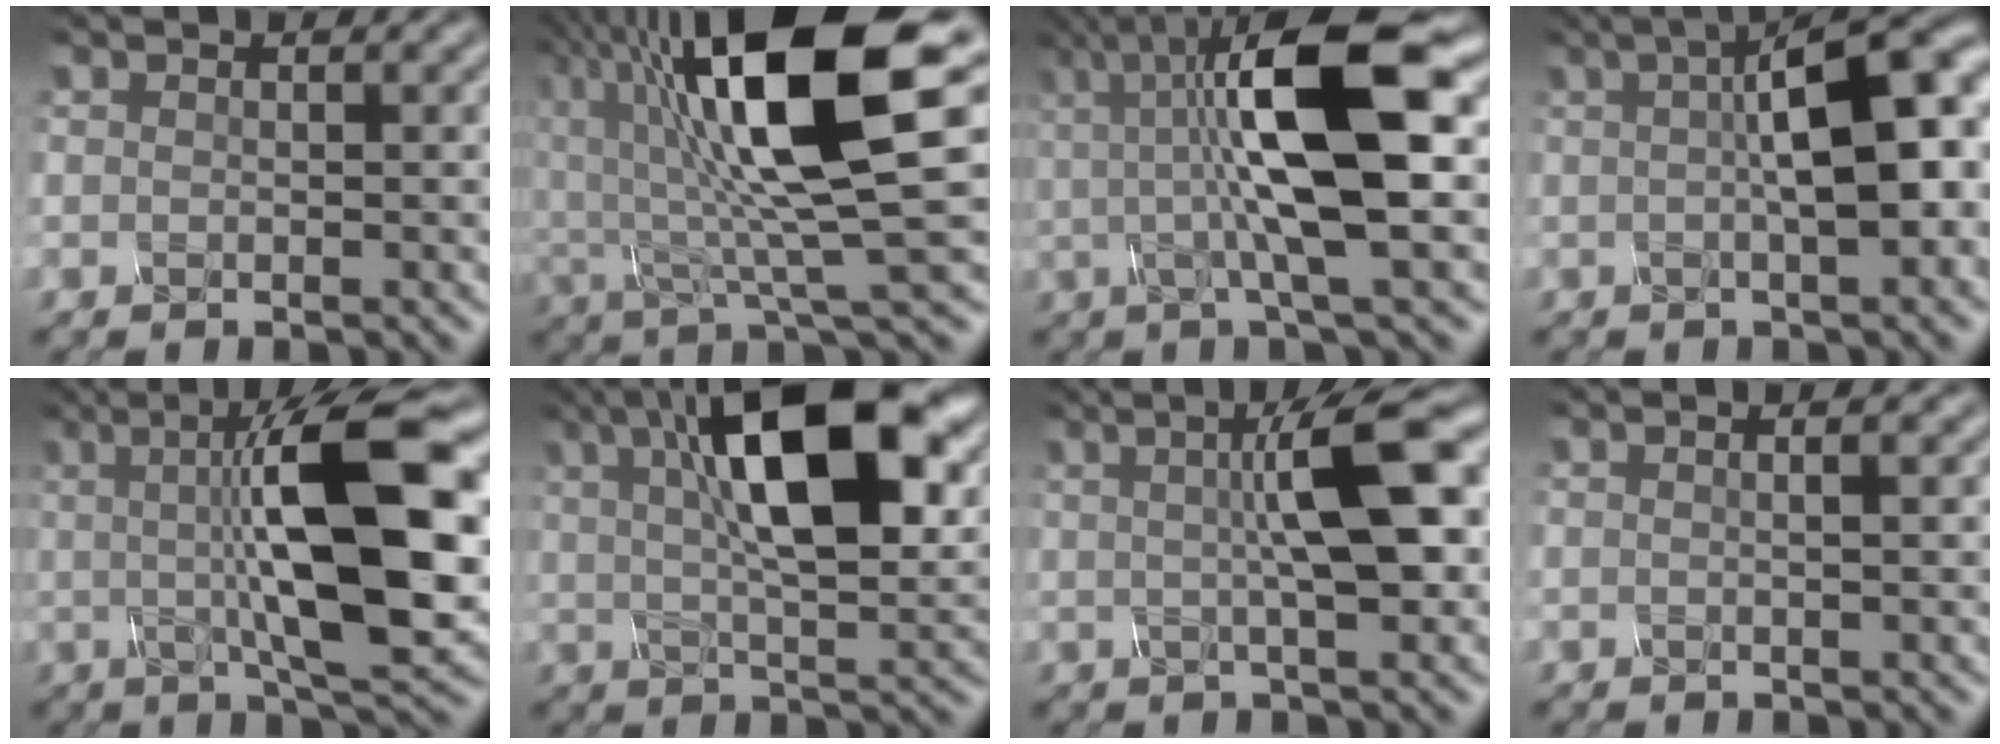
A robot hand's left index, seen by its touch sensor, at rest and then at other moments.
{"total": 12.6, "force": [3.7, 2.7, 11.8], "torque": [-0.202, 0.006, 0.064]}
{"total": 11.2, "force": [1.6, 2.7, 10.7], "torque": [-0.184, 0.009, 0.026]}
{"total": 9.4, "force": [1.3, 2.8, 8.8], "torque": [-0.099, 0.020, 0.015]}
{"total": 13.2, "force": [1.5, 3.4, 12.7], "torque": [-0.181, 0.007, 0.022]}
{"total": 14.1, "force": [5.3, 4.9, 12.2], "torque": [-0.188, 0.011, 0.080]}
{"total": 8.1, "force": [1.6, 1.7, 7.8], "torque": [-0.104, 0.016, 0.018]}
{"total": 1.9, "force": [0.6, 0.7, 1.6], "torque": [-0.009, 0.001, -0.007]}